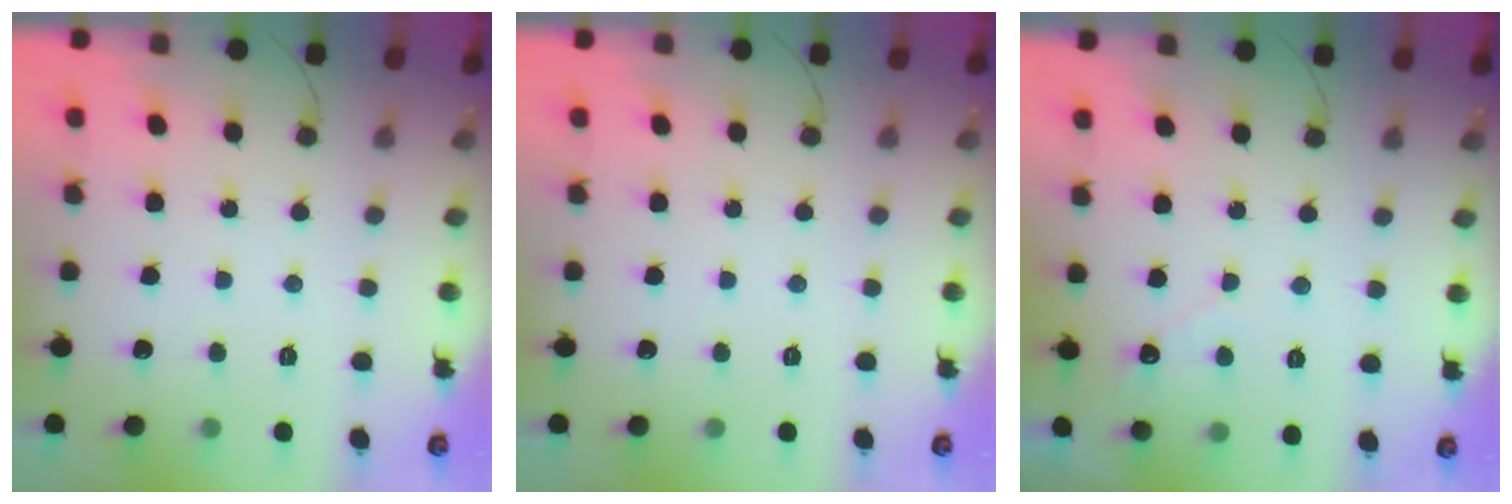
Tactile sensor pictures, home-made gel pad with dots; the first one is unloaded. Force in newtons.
{"total": 0.0}
{"total": 2.5, "press": 2.5, "slide": 0.0}